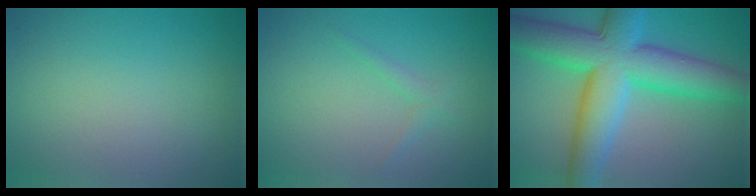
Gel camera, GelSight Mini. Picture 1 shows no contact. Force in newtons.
{"total": 1.0, "press": 1.0, "slide": 0.1}
{"total": 11.1, "press": 11.1, "slide": 0.2}